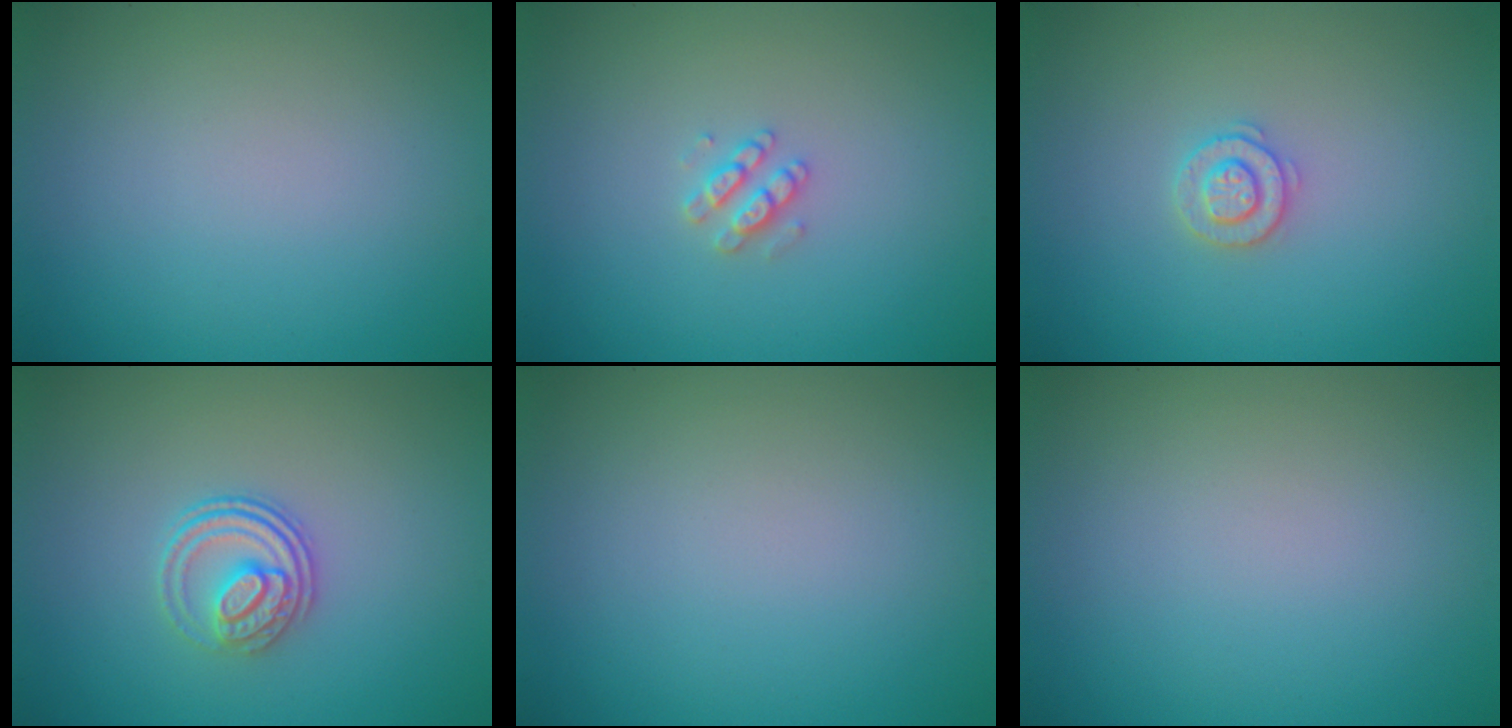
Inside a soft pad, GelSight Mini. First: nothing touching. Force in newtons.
{"total": 1.6, "press": 1.6, "slide": 0.3}
{"total": 2.0, "press": 1.9, "slide": 0.4}
{"total": 2.9, "press": 2.4, "slide": 1.6}
{"total": 0.0}
{"total": 0.0}